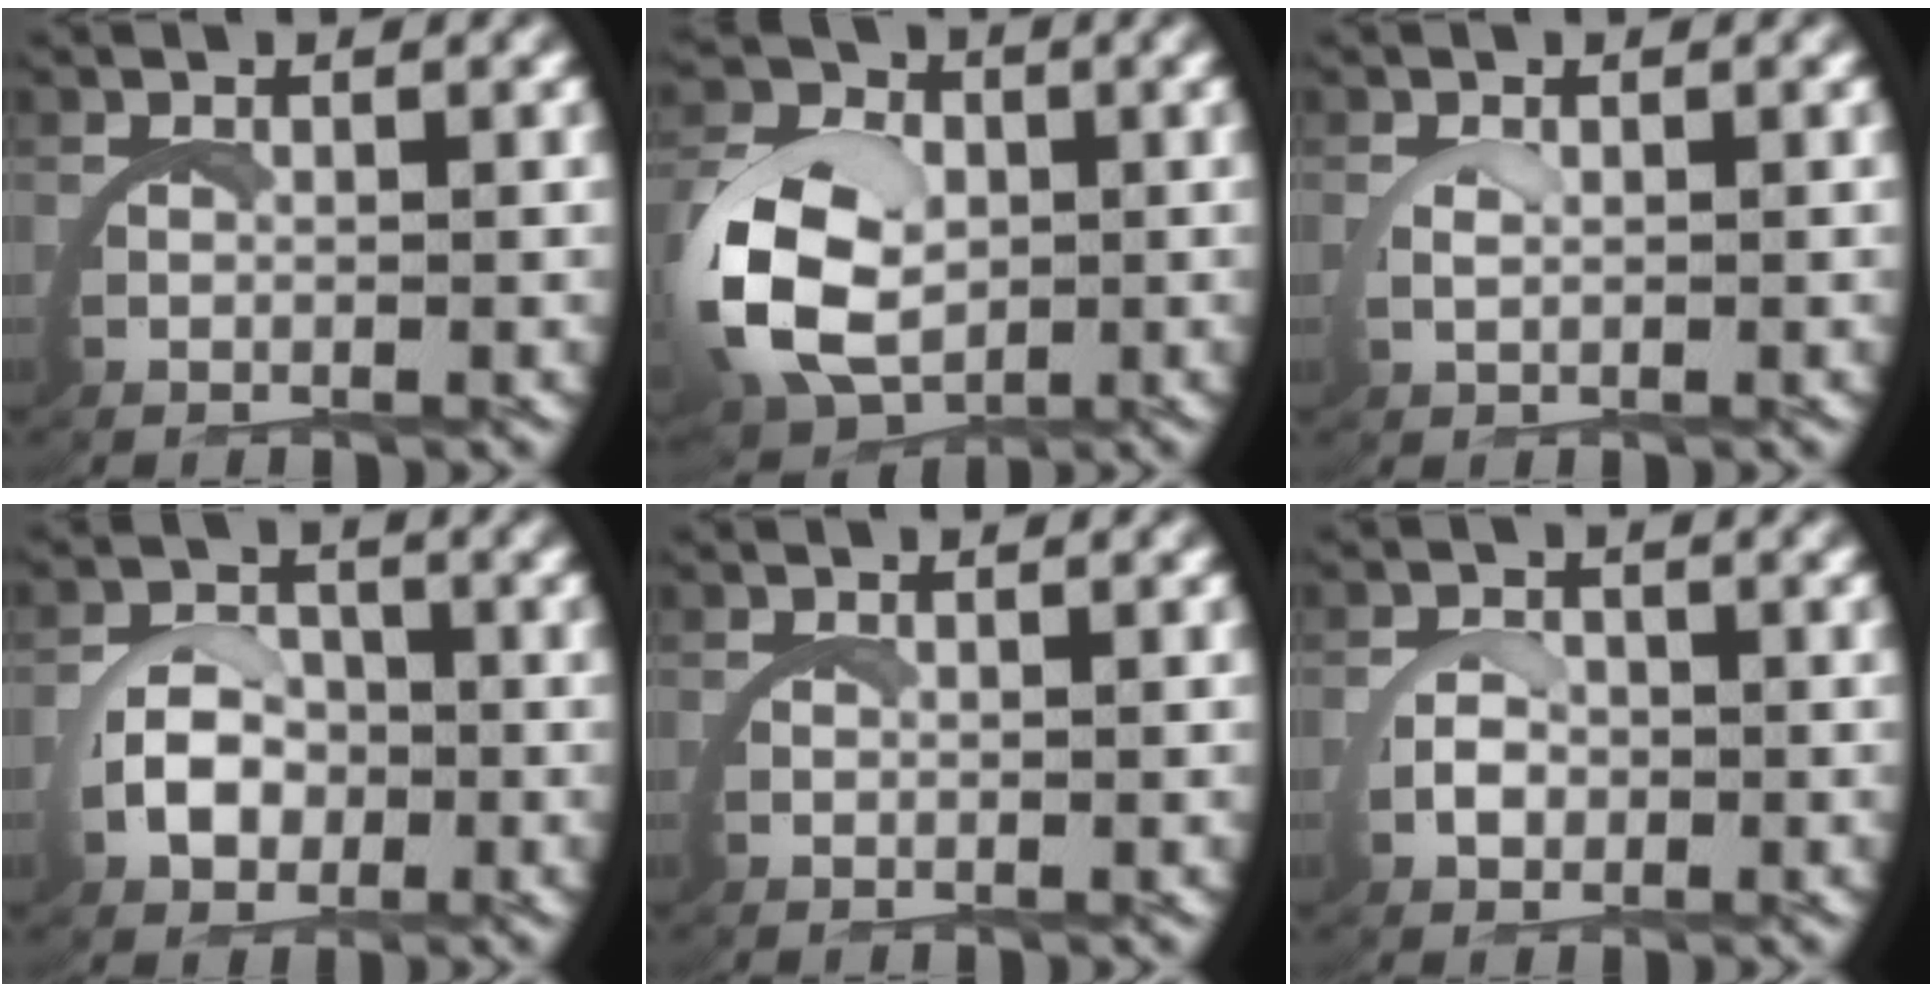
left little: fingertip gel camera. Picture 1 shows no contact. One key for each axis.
{"total": 8.3, "fx": -0.2, "fy": 6.2, "fz": 5.5, "tx": -0.148, "ty": -0.025, "tz": 0.006}
{"total": 0.9, "fx": 0.8, "fy": 0.0, "fz": 0.5, "tx": -0.019, "ty": -0.006, "tz": 0.017}
{"total": 3.1, "fx": -0.3, "fy": 2.6, "fz": 1.7, "tx": -0.028, "ty": 0.001, "tz": -0.012}
{"total": 0.0}
{"total": 1.2, "fx": 0.2, "fy": 0.9, "fz": 0.7, "tx": -0.020, "ty": -0.002, "tz": 0.000}